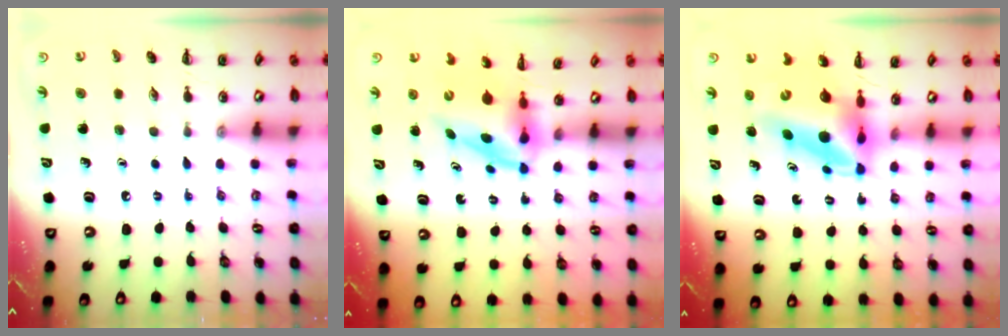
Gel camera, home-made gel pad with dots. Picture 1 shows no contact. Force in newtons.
{"total": 4.0, "press": 3.9, "slide": 0.8}
{"total": 7.0, "press": 6.7, "slide": 2.0}